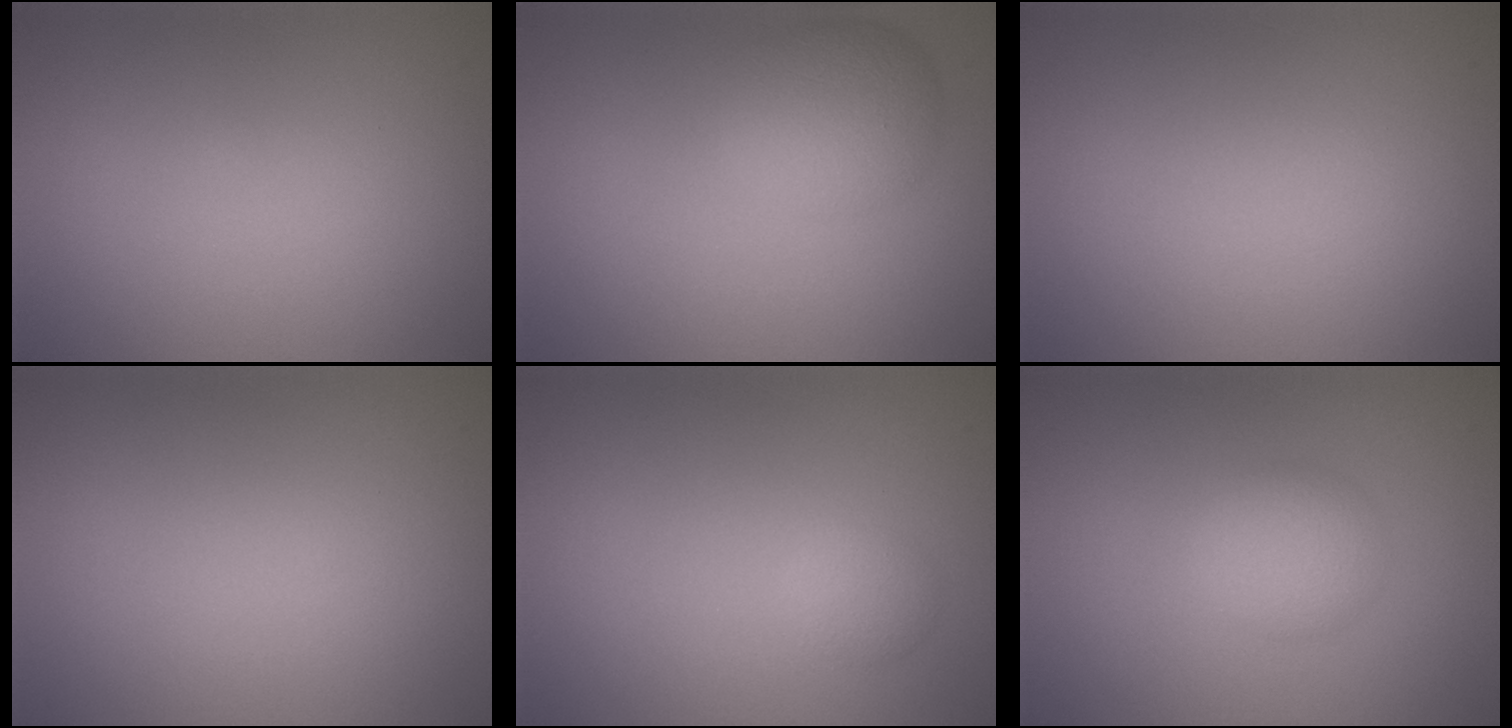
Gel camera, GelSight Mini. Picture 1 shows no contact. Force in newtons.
{"total": 4.0, "press": 4.0, "slide": 0.1}
{"total": 0.0}
{"total": 0.0}
{"total": 1.2, "press": 1.1, "slide": 0.1}
{"total": 2.7, "press": 2.7, "slide": 0.0}